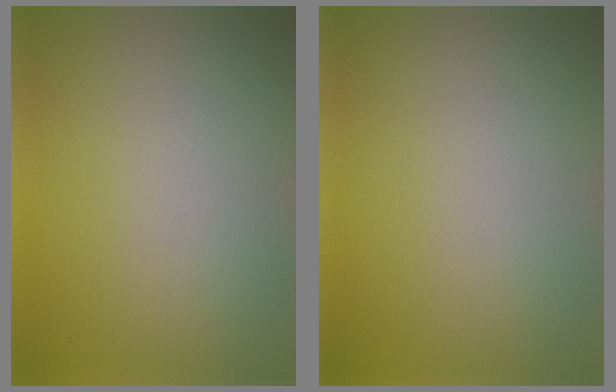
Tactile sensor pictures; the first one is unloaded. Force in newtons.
{"total": 0.0}